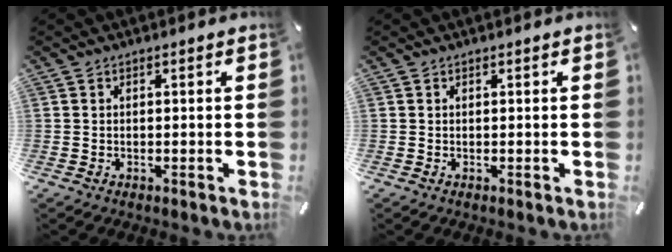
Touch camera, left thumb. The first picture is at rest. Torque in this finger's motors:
{"motor_torque": [0.00, 0.00, 0.00, 0.00, 0.00]}